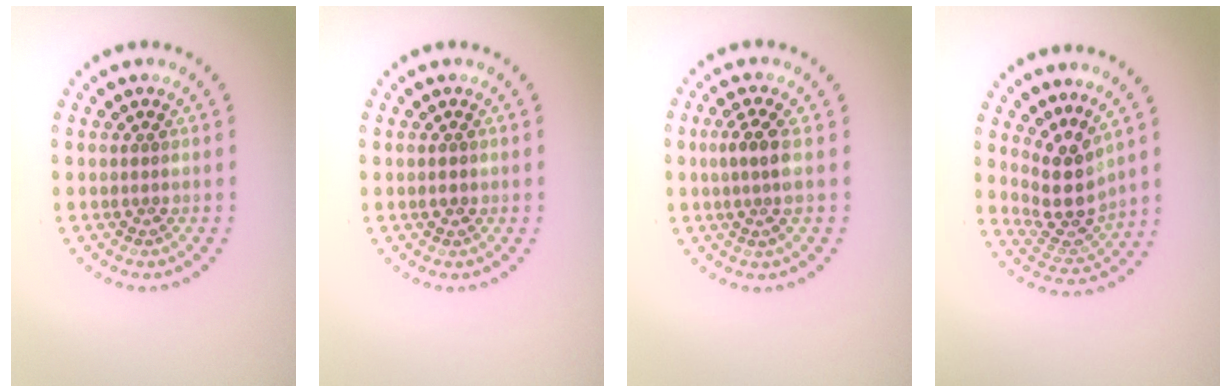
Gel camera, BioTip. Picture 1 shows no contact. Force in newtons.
{"total": 1.0, "press": 1.0, "slide": 0.1}
{"total": 2.3, "press": 1.8, "slide": 1.4}
{"total": 4.0, "press": 3.0, "slide": 2.7}